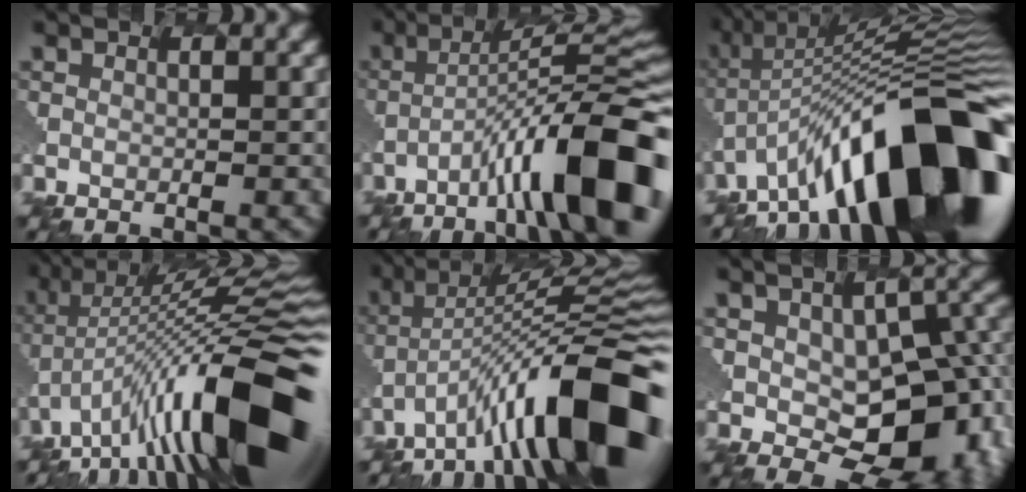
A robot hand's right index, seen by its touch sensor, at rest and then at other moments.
{"total": 12.1, "force": [-6.2, 2.4, 10.1], "torque": [-0.163, 0.017, -0.100]}
{"total": 15.6, "force": [-7.5, 5.0, 12.7], "torque": [-0.161, 0.046, -0.147]}
{"total": 14.8, "force": [-5.0, 4.3, 13.2], "torque": [-0.211, 0.041, -0.096]}
{"total": 13.5, "force": [-6.6, 3.5, 11.2], "torque": [-0.179, 0.024, -0.113]}
{"total": 13.2, "force": [-2.0, 8.3, 10.0], "torque": [-0.126, -0.010, -0.022]}